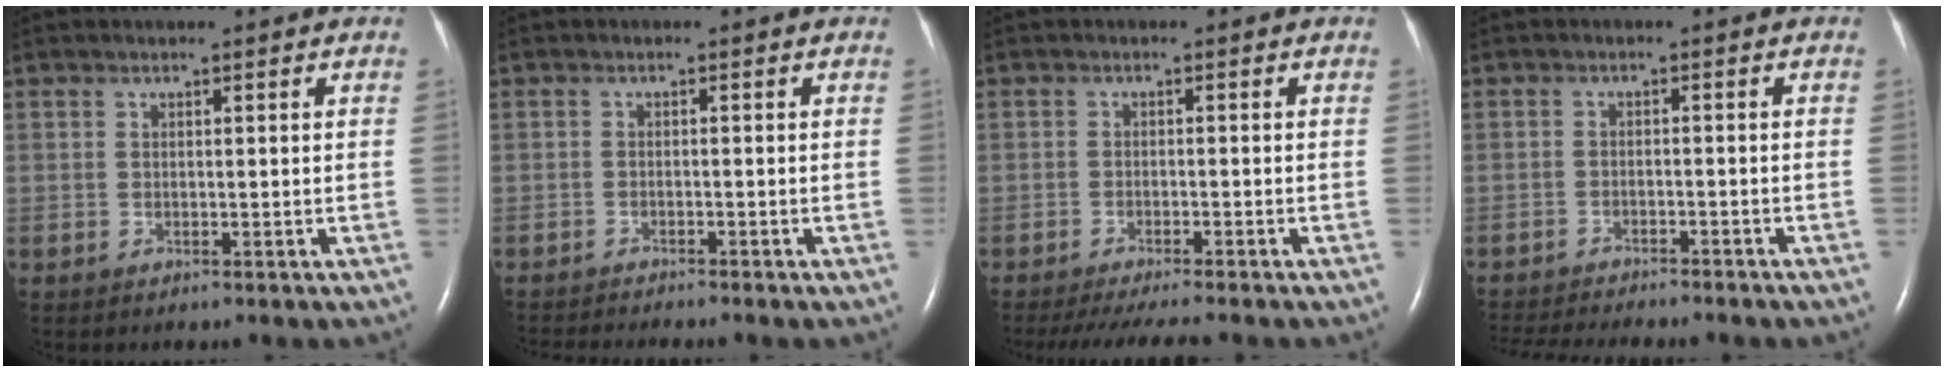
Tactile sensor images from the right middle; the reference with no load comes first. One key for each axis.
{"total": 5.4, "fx": -5.0, "fy": -0.4, "fz": 1.9, "tx": -0.019, "ty": -0.012, "tz": -0.075}
{"total": 8.3, "fx": -7.2, "fy": 0.1, "fz": 4.1, "tx": -0.053, "ty": -0.017, "tz": -0.111}
{"total": 12.9, "fx": -11.6, "fy": 1.4, "fz": 5.5, "tx": -0.082, "ty": -0.018, "tz": -0.156}